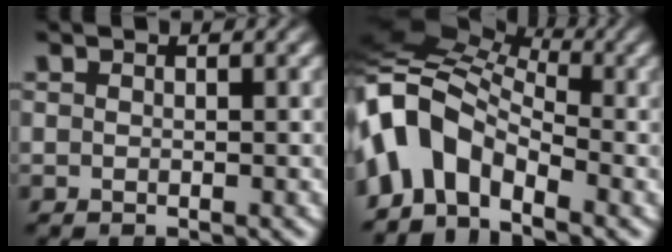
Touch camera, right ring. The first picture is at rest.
{"total": 13.1, "force": [0.5, 10.6, 7.6], "torque": [-0.182, -0.010, -0.008]}